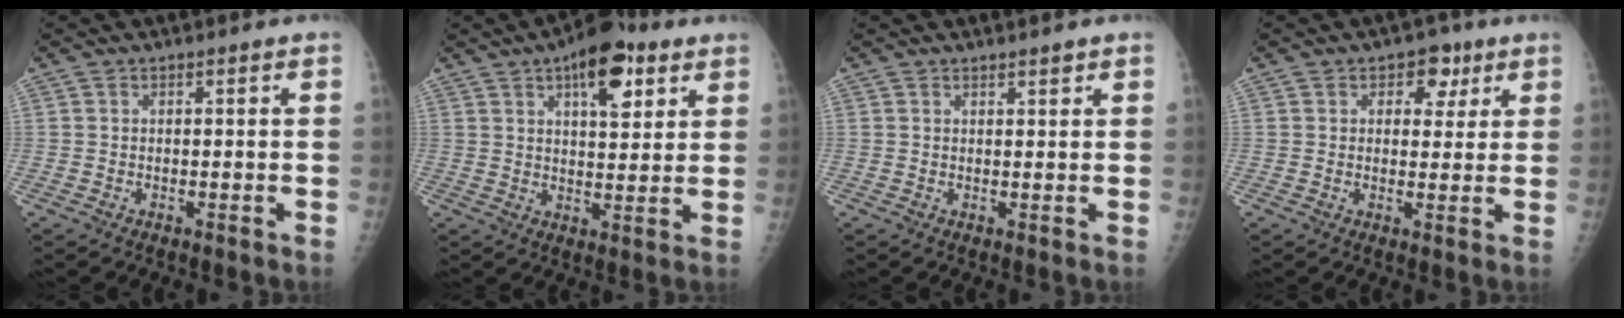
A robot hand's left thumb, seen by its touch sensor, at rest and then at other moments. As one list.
[{"total": 11.8, "force": [5.9, 5.3, 8.8], "torque": [-0.101, -0.016, 0.083]}, {"total": 1.1, "force": [0.9, 0.3, 0.5], "torque": [-0.006, -0.006, 0.014]}, {"total": 5.6, "force": [2.6, 4.0, 2.9], "torque": [0.000, -0.005, 0.027]}]